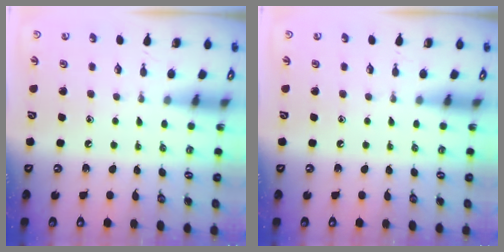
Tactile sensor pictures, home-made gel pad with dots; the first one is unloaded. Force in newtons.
{"total": 0.0}